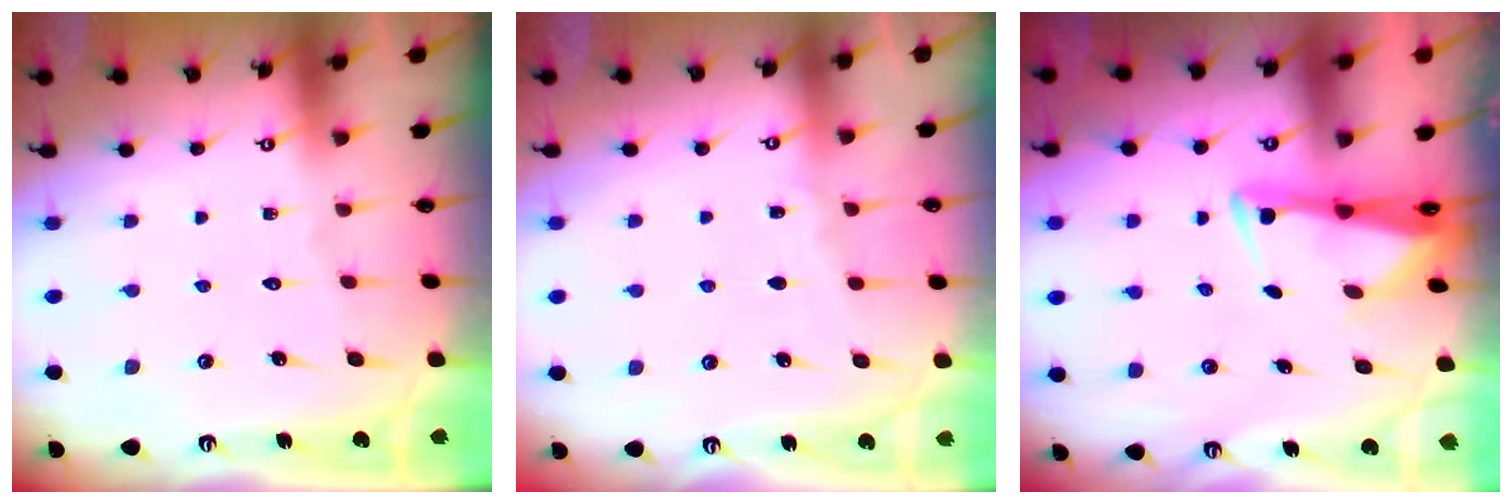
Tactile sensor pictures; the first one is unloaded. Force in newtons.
{"total": 3.0, "press": 3.0, "slide": 0.4}
{"total": 3.0, "press": 2.9, "slide": 0.9}